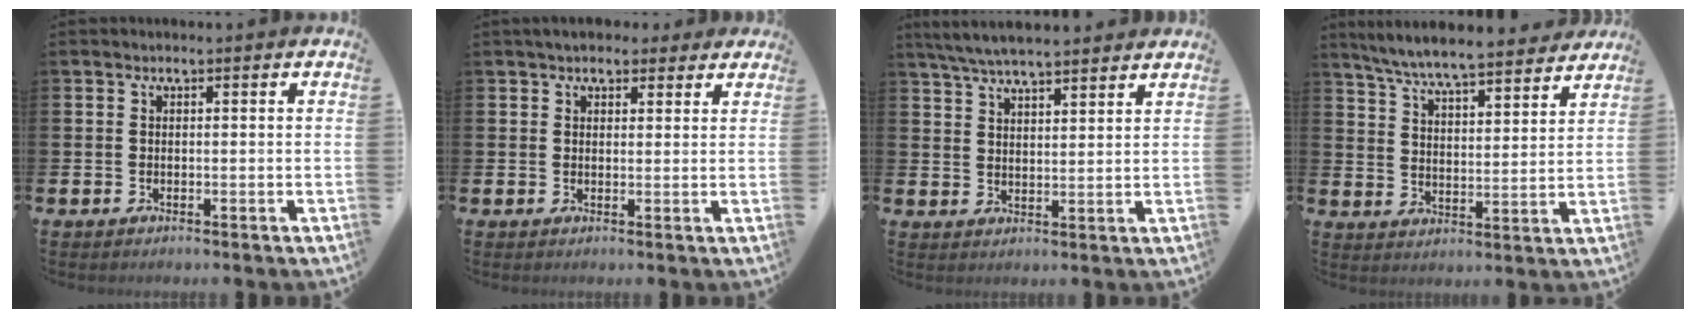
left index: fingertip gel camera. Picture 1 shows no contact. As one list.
[{"total": 4.1, "force": [3.7, 1.7, 0.6], "torque": [-0.015, -0.009, 0.068]}, {"total": 5.9, "force": [5.6, 0.7, 1.7], "torque": [-0.056, -0.018, 0.105]}, {"total": 7.1, "force": [6.8, 0.3, 2.0], "torque": [-0.069, -0.043, 0.121]}]